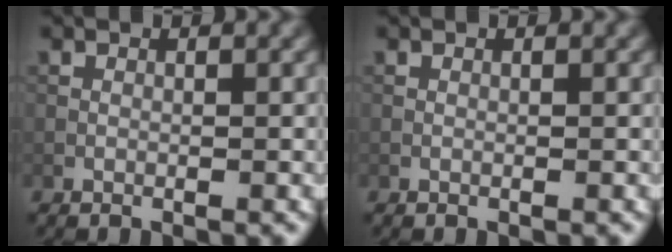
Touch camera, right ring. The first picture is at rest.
{"total": 0.0}